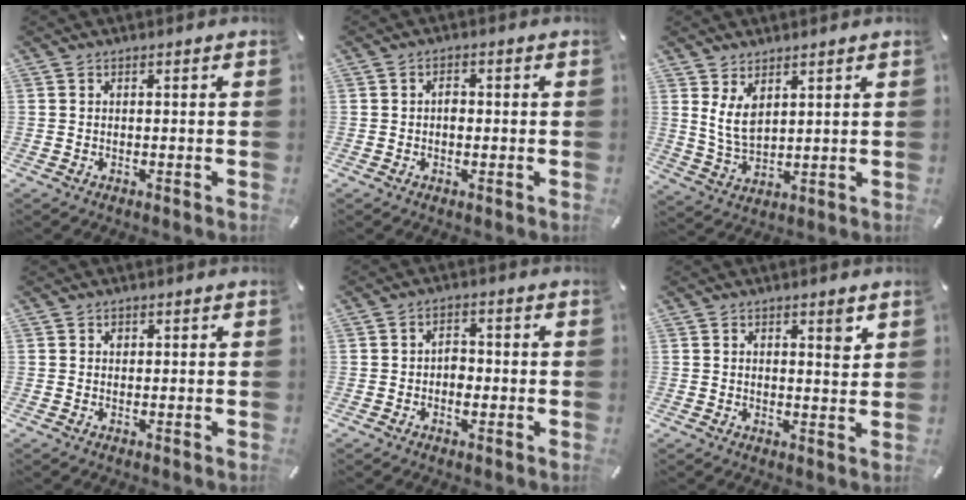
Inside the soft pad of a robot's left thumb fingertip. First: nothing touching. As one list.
[{"total": 2.3, "force": [-0.2, 1.5, 1.7], "torque": [-0.026, 0.001, -0.006]}, {"total": 6.6, "force": [3.1, 3.8, 4.4], "torque": [-0.113, -0.014, 0.056]}, {"total": 0.7, "force": [0.2, 0.6, 0.2], "torque": [0.005, 0.000, 0.001]}, {"total": 3.2, "force": [-0.8, 2.2, 2.2], "torque": [-0.033, 0.003, -0.018]}, {"total": 3.8, "force": [2.2, 1.5, 2.7], "torque": [-0.025, -0.014, 0.030]}]